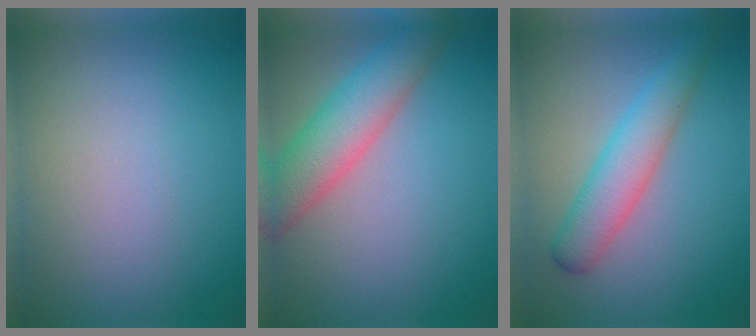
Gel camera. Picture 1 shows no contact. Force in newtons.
{"total": 5.8, "press": 5.8, "slide": 0.5}
{"total": 4.1, "press": 4.1, "slide": 0.2}